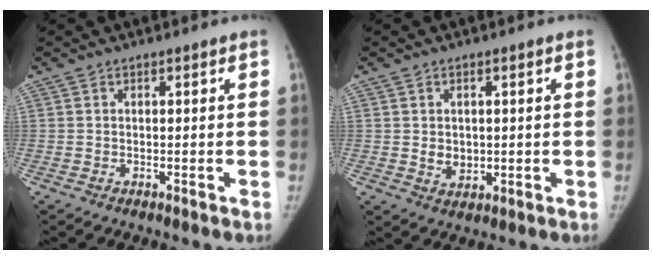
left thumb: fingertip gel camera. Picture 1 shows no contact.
{"total": 3.6, "force": [0.2, 2.9, 2.1], "torque": [-0.021, -0.006, 0.013]}